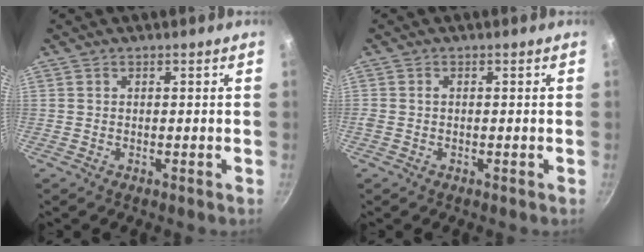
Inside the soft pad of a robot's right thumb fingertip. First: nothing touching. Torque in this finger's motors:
{"motor_torque": [0.13, 0.40, 0.15, 0.43, 0.00]}